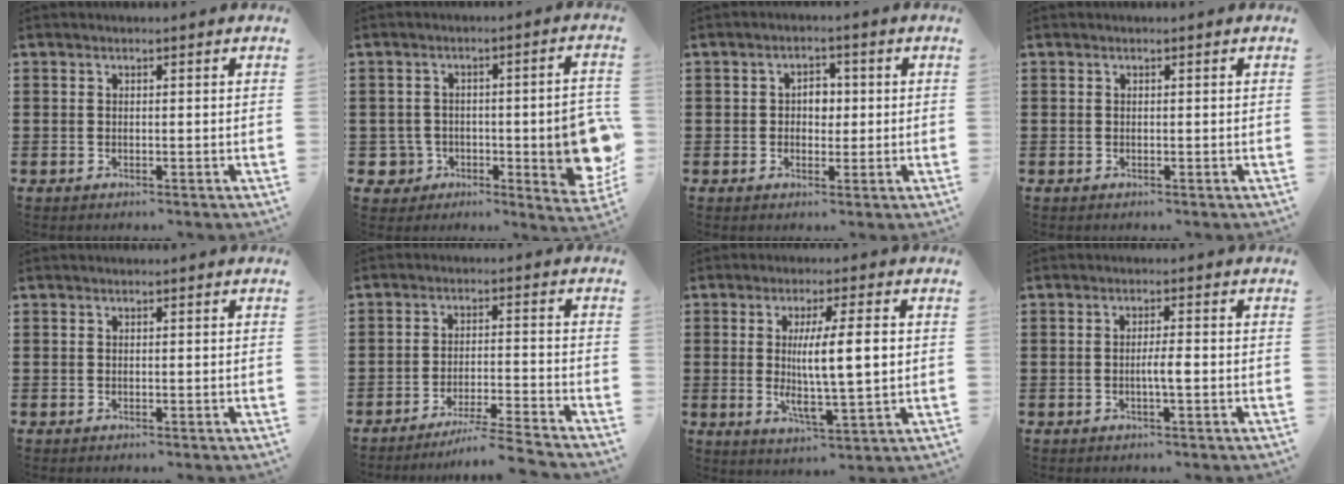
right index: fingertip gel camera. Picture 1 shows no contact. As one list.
[{"total": 8.7, "force": [-2.0, 5.2, 6.6], "torque": [-0.104, 0.003, -0.033]}, {"total": 3.0, "force": [0.0, 2.1, 2.1], "torque": [-0.038, 0.005, -0.004]}, {"total": 0.0}, {"total": 0.0}, {"total": 5.3, "force": [-4.8, -0.7, 2.1], "torque": [-0.043, -0.018, -0.094]}, {"total": 9.3, "force": [1.2, 1.8, 9.1], "torque": [-0.160, -0.001, 0.015]}, {"total": 2.5, "force": [-0.6, 0.1, 2.4], "torque": [-0.044, -0.002, -0.012]}]